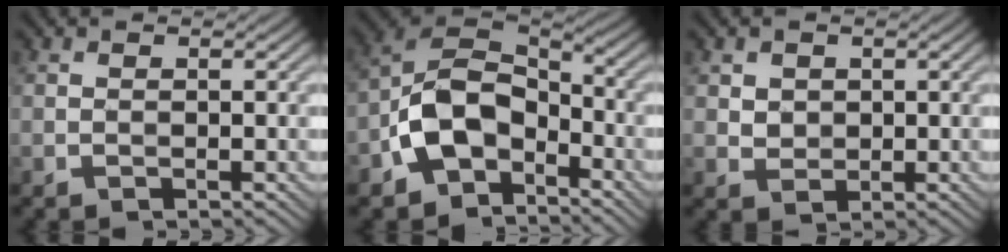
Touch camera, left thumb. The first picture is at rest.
{"total": 9.6, "force": [-4.6, 6.1, 5.8], "torque": [-0.112, 0.005, -0.105]}
{"total": 1.9, "force": [0.8, 1.6, 0.6], "torque": [-0.029, -0.002, 0.012]}